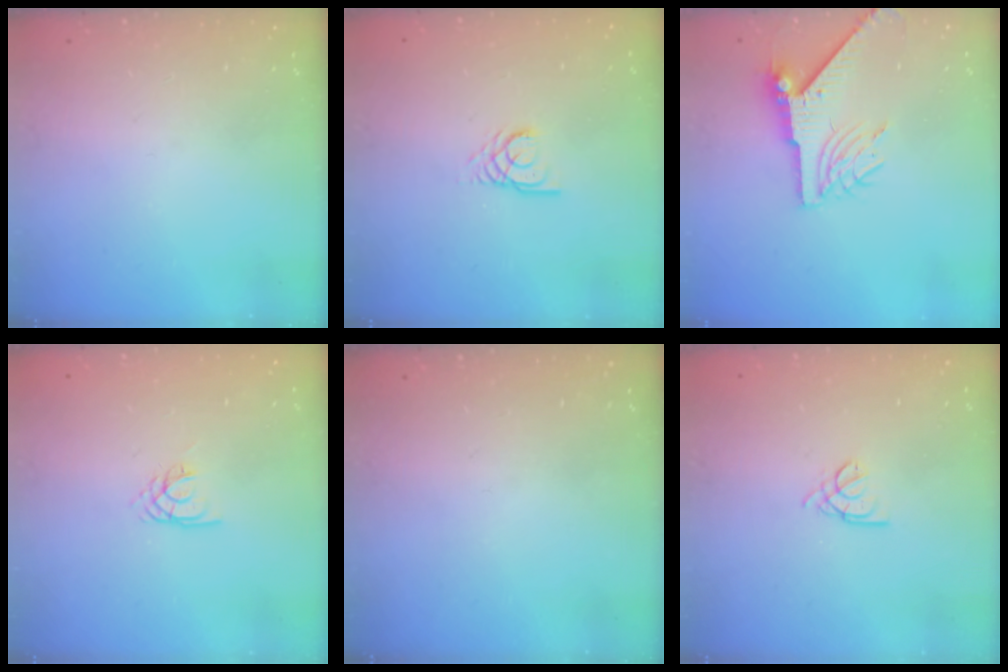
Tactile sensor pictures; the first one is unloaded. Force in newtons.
{"total": 2.7, "press": 2.7, "slide": 0.2}
{"total": 7.7, "press": 7.7, "slide": 0.6}
{"total": 2.1, "press": 2.1, "slide": 0.4}
{"total": 0.0}
{"total": 2.2, "press": 2.1, "slide": 0.5}